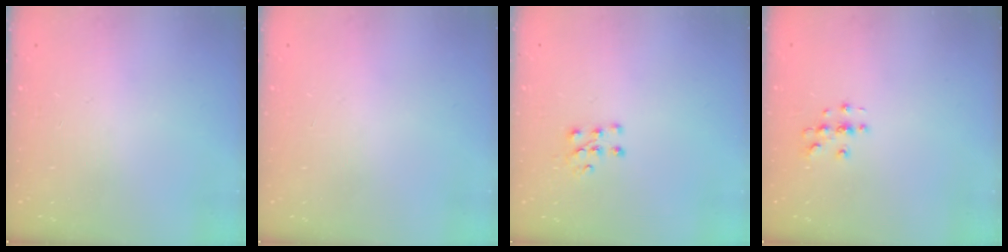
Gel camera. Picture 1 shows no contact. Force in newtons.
{"total": 0.0}
{"total": 6.0, "press": 6.0, "slide": 0.5}
{"total": 2.8, "press": 2.8, "slide": 0.2}